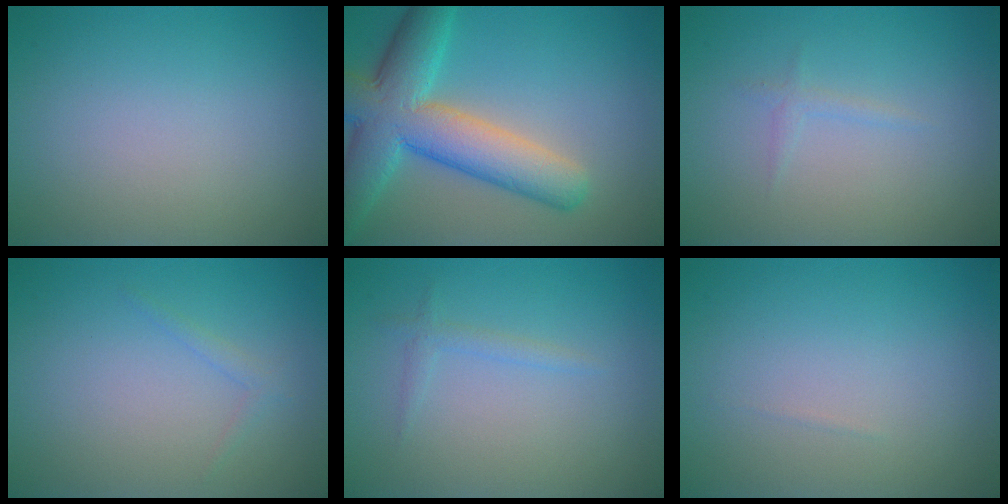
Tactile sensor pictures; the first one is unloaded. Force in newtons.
{"total": 8.9, "press": 8.9, "slide": 0.4}
{"total": 0.8, "press": 0.8, "slide": 0.1}
{"total": 0.8, "press": 0.8, "slide": 0.0}
{"total": 1.0, "press": 1.0, "slide": 0.1}
{"total": 0.0}